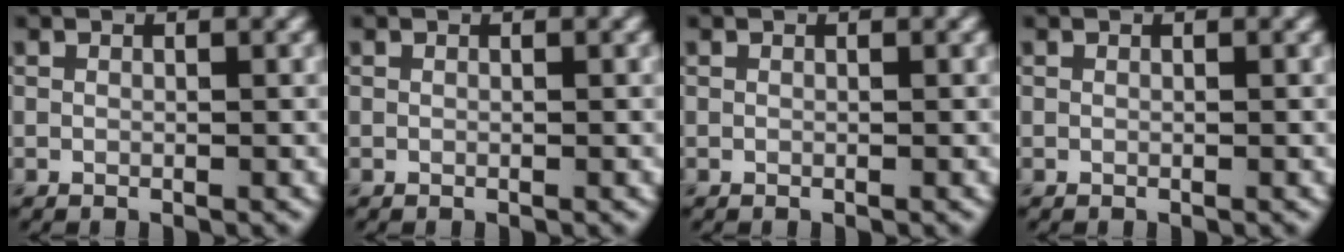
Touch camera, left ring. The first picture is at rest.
{"total": 0.0}
{"total": 0.0}
{"total": 0.0}